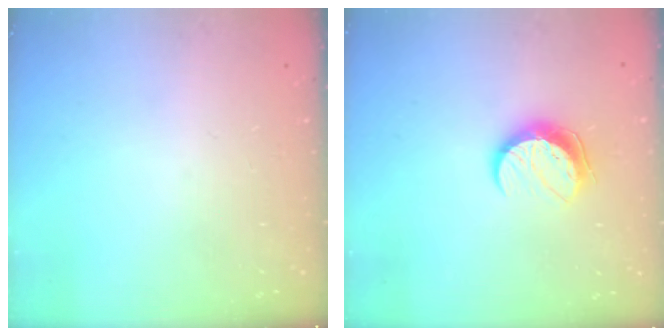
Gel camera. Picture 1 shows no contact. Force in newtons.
{"total": 10.4, "press": 10.3, "slide": 0.8}